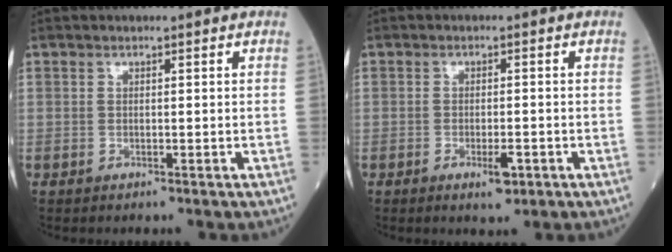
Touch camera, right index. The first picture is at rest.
{"total": 2.8, "force": [-1.4, 0.7, 2.3], "torque": [-0.031, -0.001, -0.019]}